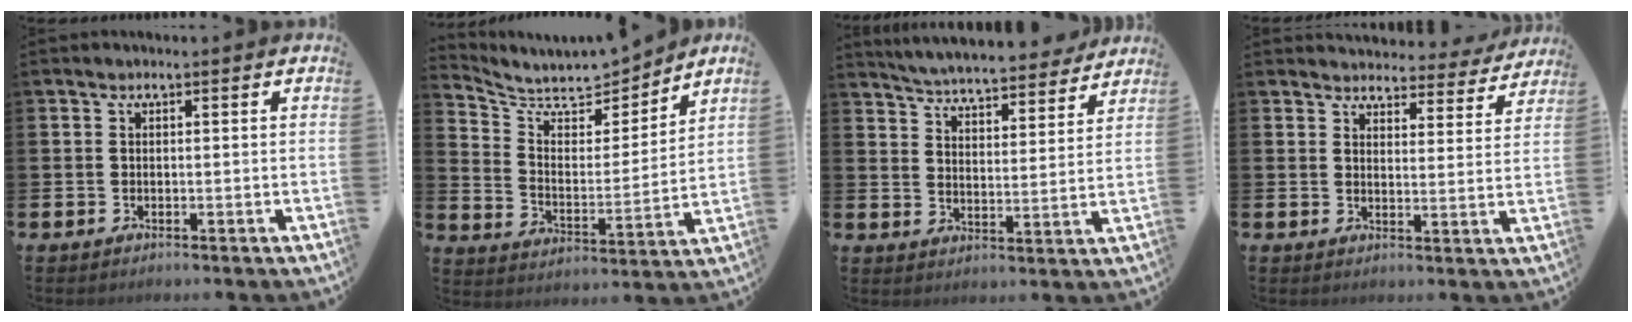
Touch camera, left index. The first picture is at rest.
{"total": 7.2, "force": [6.7, 2.3, 1.6], "torque": [-0.076, -0.055, 0.116]}
{"total": 5.6, "force": [5.5, 0.5, 0.9], "torque": [-0.042, -0.046, 0.094]}
{"total": 3.9, "force": [3.8, 1.0, 0.2], "torque": [-0.013, -0.029, 0.064]}